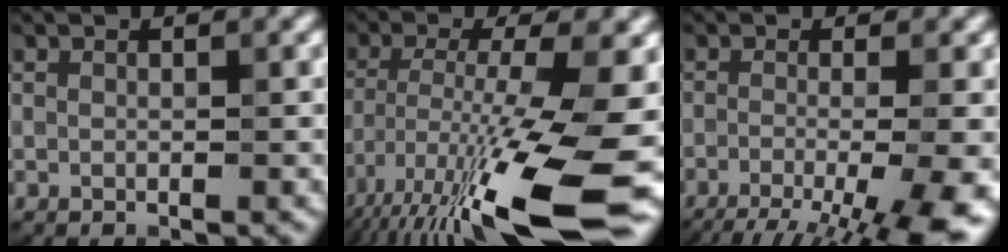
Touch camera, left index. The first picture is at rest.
{"total": 16.8, "force": [-8.4, 3.2, 14.1], "torque": [-0.267, -0.016, -0.140]}
{"total": 11.1, "force": [-5.9, 3.3, 8.8], "torque": [-0.109, -0.024, -0.076]}